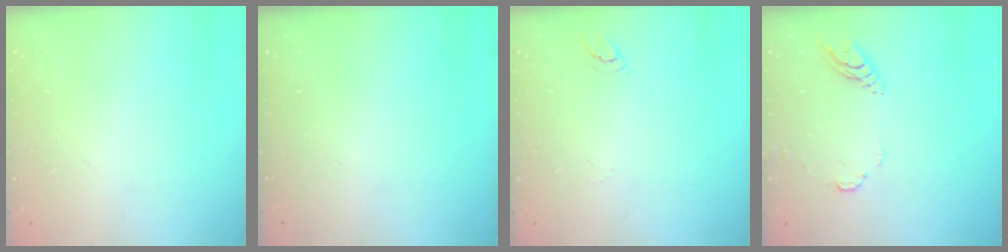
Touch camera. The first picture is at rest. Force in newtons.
{"total": 0.0}
{"total": 3.2, "press": 3.2, "slide": 0.3}
{"total": 8.9, "press": 8.9, "slide": 0.9}